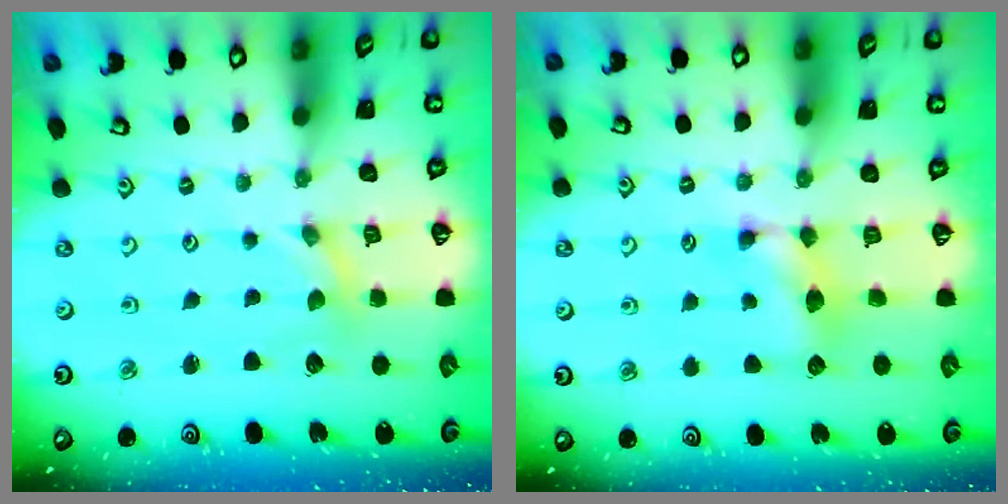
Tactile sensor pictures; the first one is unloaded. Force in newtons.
{"total": 7.8, "press": 7.8, "slide": 0.5}